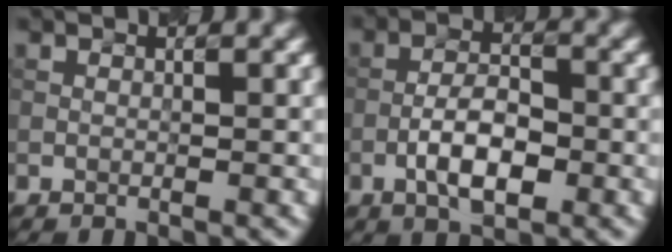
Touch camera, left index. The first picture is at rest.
{"total": 4.0, "force": [-1.8, 1.6, 3.3], "torque": [-0.058, 0.007, -0.027]}